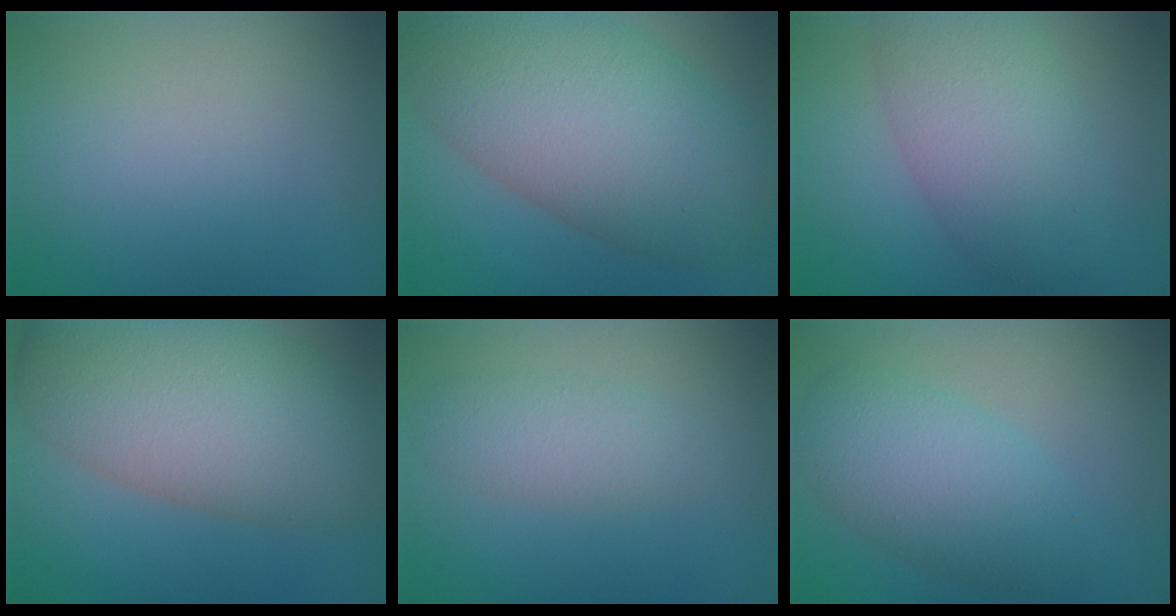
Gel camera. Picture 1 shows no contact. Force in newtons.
{"total": 13.0, "press": 13.0, "slide": 0.6}
{"total": 7.3, "press": 7.3, "slide": 0.4}
{"total": 10.9, "press": 10.9, "slide": 0.5}
{"total": 2.6, "press": 2.6, "slide": 0.1}
{"total": 5.4, "press": 5.4, "slide": 0.1}